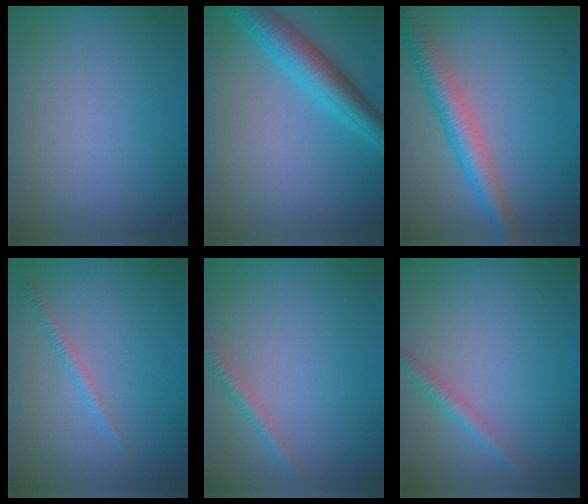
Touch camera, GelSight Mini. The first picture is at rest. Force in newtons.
{"total": 6.0, "press": 6.0, "slide": 0.1}
{"total": 4.7, "press": 4.7, "slide": 0.1}
{"total": 1.1, "press": 1.1, "slide": 0.1}
{"total": 1.5, "press": 1.5, "slide": 0.0}
{"total": 1.8, "press": 1.8, "slide": 0.0}